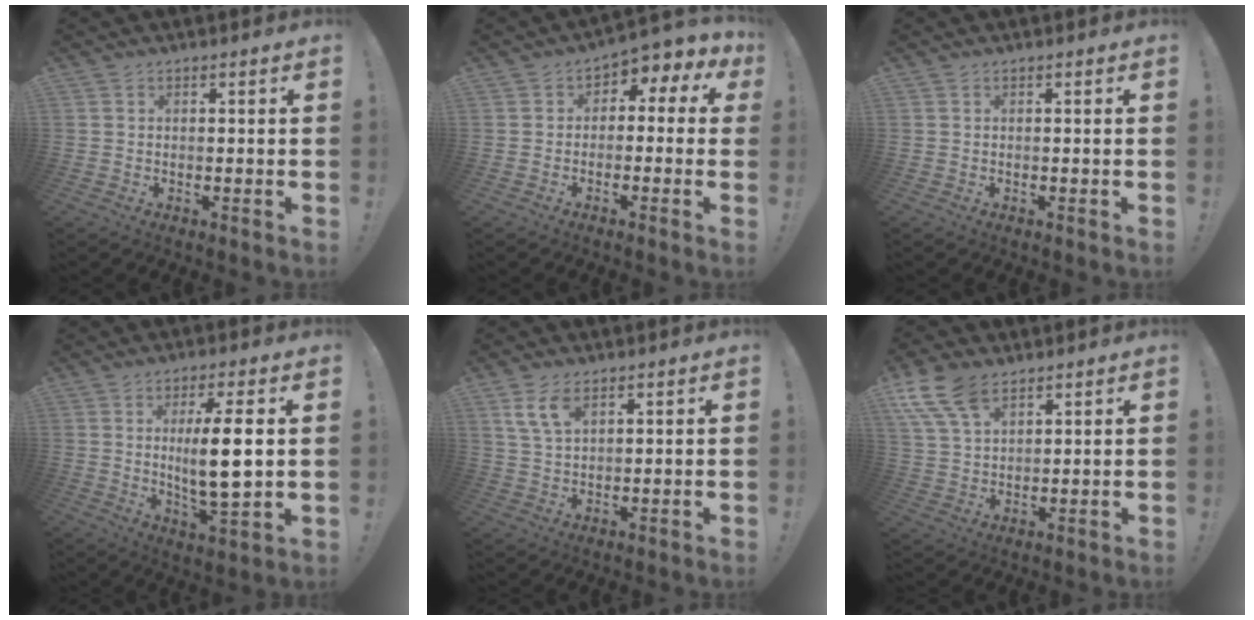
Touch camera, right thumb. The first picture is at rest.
{"total": 4.1, "force": [-2.4, 2.6, 2.1], "torque": [-0.013, 0.014, -0.047]}
{"total": 0.0}
{"total": 11.7, "force": [1.5, 1.9, 11.4], "torque": [-0.199, -0.018, 0.014]}
{"total": 6.6, "force": [3.8, 3.0, 4.6], "torque": [-0.084, -0.010, 0.071]}
{"total": 11.7, "force": [7.2, 6.3, 6.8], "torque": [-0.136, -0.025, 0.140]}